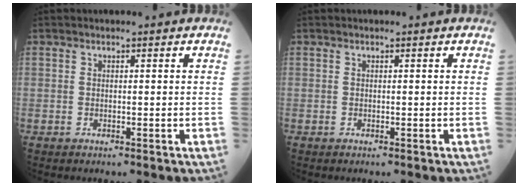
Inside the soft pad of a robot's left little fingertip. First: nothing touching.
{"total": 0.0}